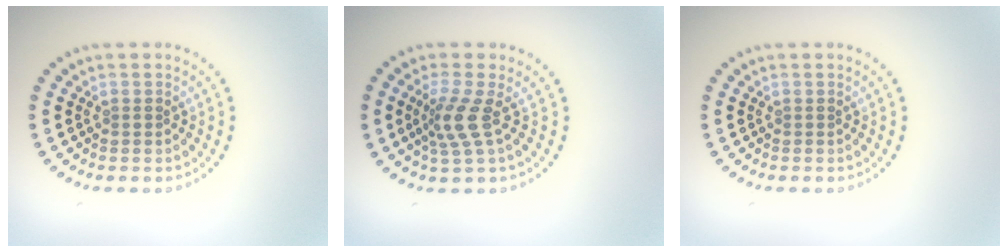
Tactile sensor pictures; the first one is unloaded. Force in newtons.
{"total": 2.9, "press": 2.0, "slide": 2.0}
{"total": 0.0}